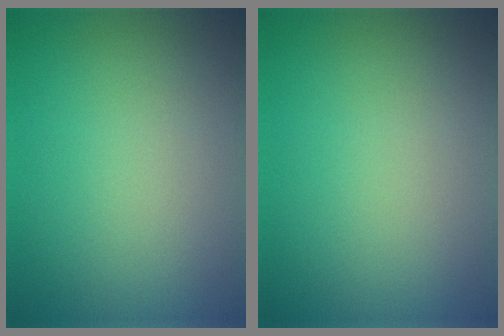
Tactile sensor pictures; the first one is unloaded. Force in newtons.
{"total": 0.0}